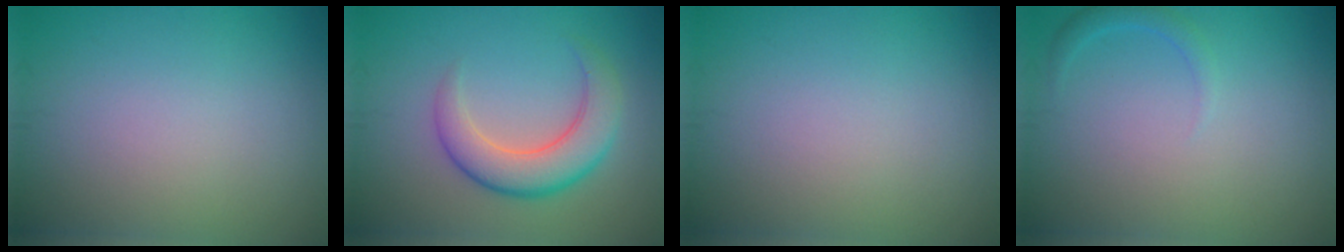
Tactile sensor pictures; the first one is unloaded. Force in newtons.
{"total": 5.1, "press": 5.1, "slide": 0.4}
{"total": 0.0}
{"total": 1.2, "press": 1.2, "slide": 0.1}